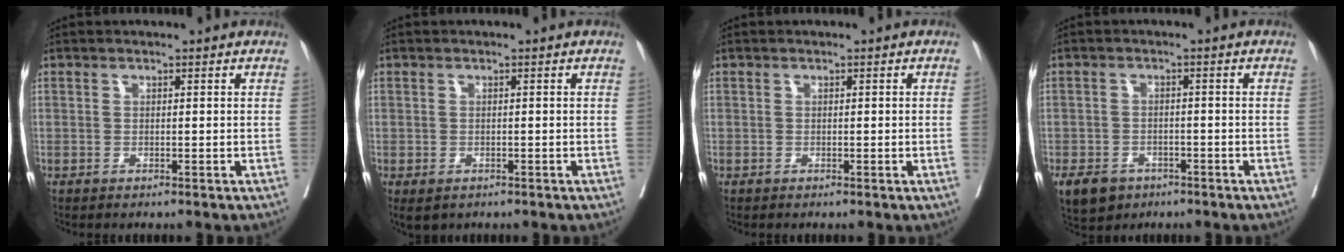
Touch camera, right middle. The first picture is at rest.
{"total": 2.1, "force": [-1.3, 1.3, 1.0], "torque": [-0.016, -0.004, -0.010]}
{"total": 1.0, "force": [-0.1, -0.3, 0.9], "torque": [-0.018, 0.000, 0.002]}
{"total": 6.3, "force": [-3.9, 4.5, 2.2], "torque": [-0.041, 0.001, -0.057]}